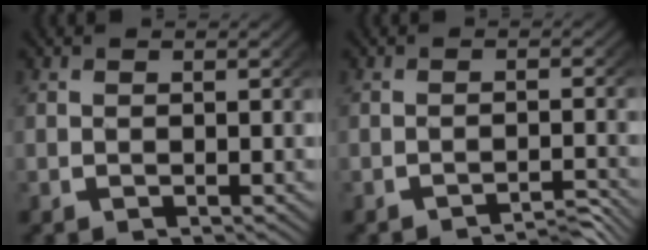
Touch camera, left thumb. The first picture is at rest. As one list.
[{"total": 3.2, "force": [-2.8, 0.5, 1.4], "torque": [-0.016, -0.004, -0.044]}]